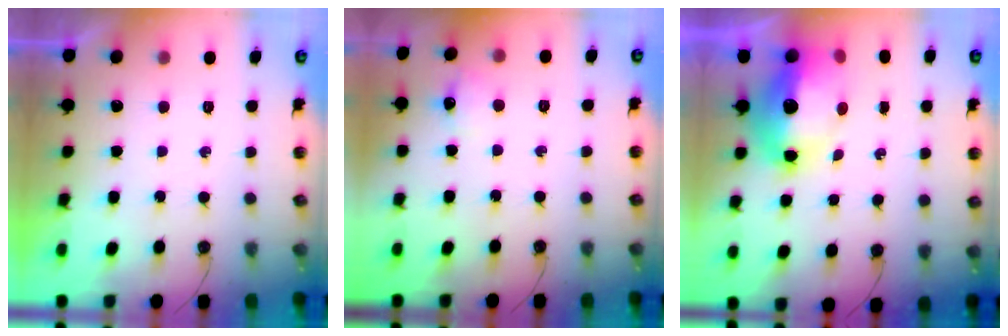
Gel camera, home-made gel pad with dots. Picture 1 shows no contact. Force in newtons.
{"total": 6.5, "press": 6.5, "slide": 1.0}
{"total": 13.7, "press": 13.6, "slide": 1.6}